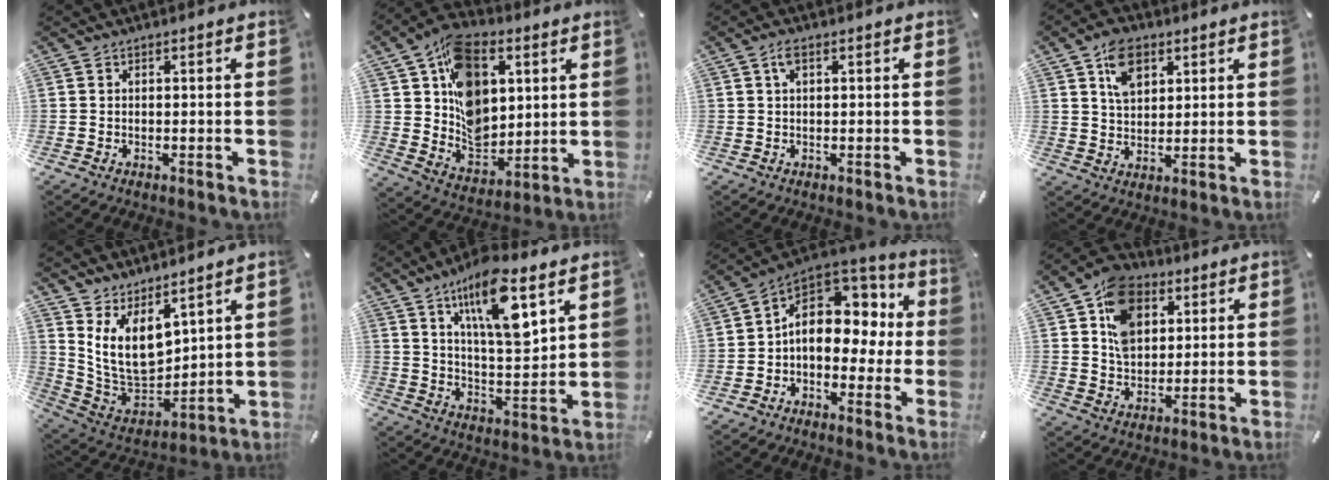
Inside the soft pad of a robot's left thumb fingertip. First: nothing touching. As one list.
[{"total": 16.1, "force": [5.4, 11.9, 9.4], "torque": [-0.166, -0.025, 0.106]}, {"total": 2.2, "force": [0.8, 0.8, 1.8], "torque": [-0.040, 0.005, 0.013]}, {"total": 8.7, "force": [4.1, 6.0, 4.9], "torque": [-0.087, 0.003, 0.077]}, {"total": 12.0, "force": [6.1, 7.8, 6.7], "torque": [-0.151, -0.056, 0.122]}, {"total": 16.5, "force": [9.8, 5.2, 12.1], "torque": [-0.214, -0.047, 0.158]}, {"total": 12.9, "force": [2.4, 9.7, 8.2], "torque": [-0.128, -0.013, 0.044]}, {"total": 12.5, "force": [5.0, 9.5, 6.5], "torque": [-0.114, -0.004, 0.098]}]